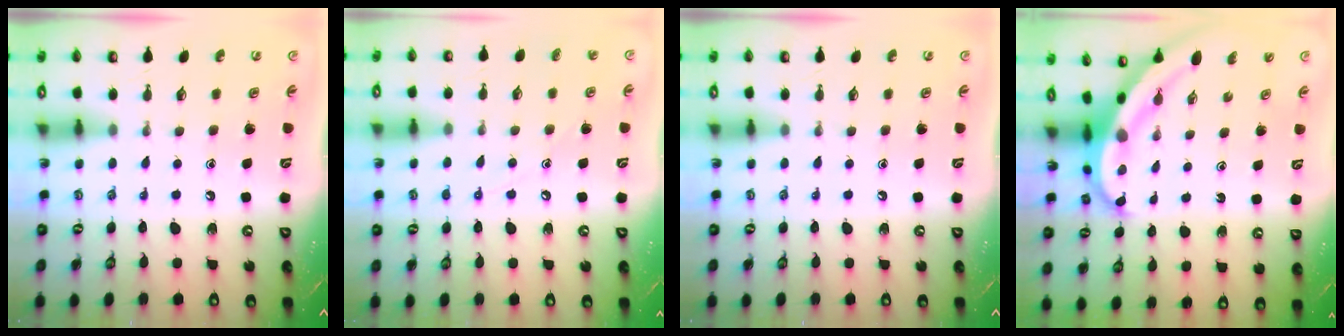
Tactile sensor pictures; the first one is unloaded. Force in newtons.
{"total": 5.7, "press": 5.7, "slide": 0.7}
{"total": 0.0}
{"total": 5.7, "press": 5.7, "slide": 0.6}